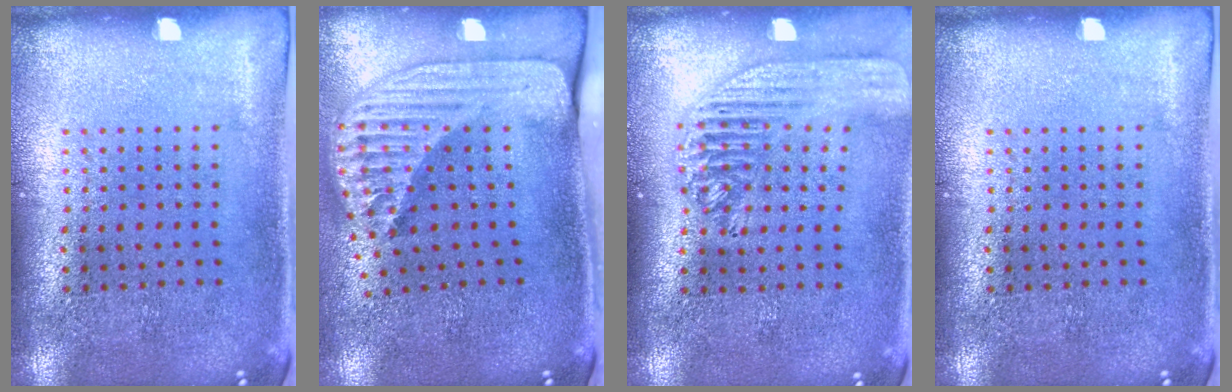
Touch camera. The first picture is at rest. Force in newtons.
{"total": 2.5, "press": 1.8, "slide": 1.8}
{"total": 1.9, "press": 1.7, "slide": 0.9}
{"total": 0.0}